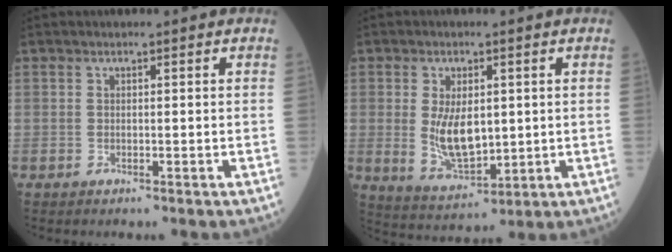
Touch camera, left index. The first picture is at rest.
{"total": 8.0, "force": [0.6, 3.8, 7.1], "torque": [-0.142, -0.009, 0.023]}